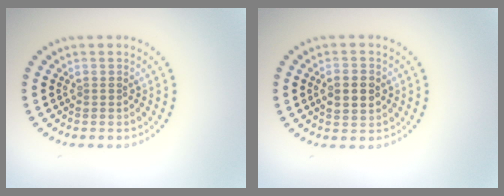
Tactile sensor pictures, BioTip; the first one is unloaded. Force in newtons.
{"total": 3.1, "press": 3.1, "slide": 0.1}